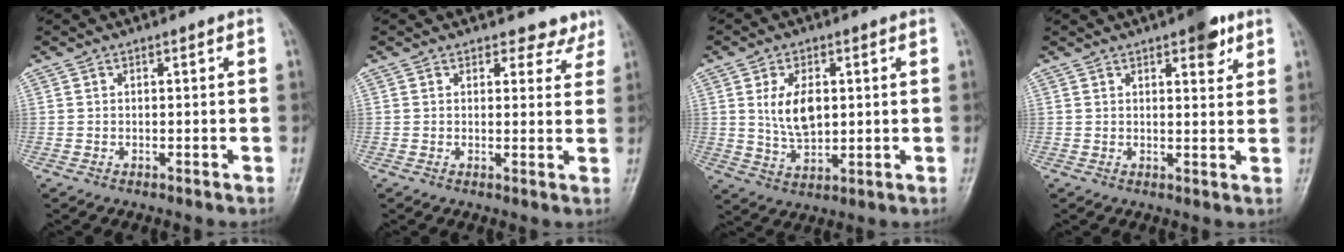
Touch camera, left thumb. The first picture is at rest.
{"total": 4.5, "force": [3.9, 2.3, 0.1], "torque": [0.030, -0.026, 0.032]}
{"total": 8.3, "force": [1.4, 4.9, 6.5], "torque": [-0.103, -0.009, 0.034]}
{"total": 5.7, "force": [3.3, 2.2, 4.0], "torque": [-0.036, -0.013, 0.038]}